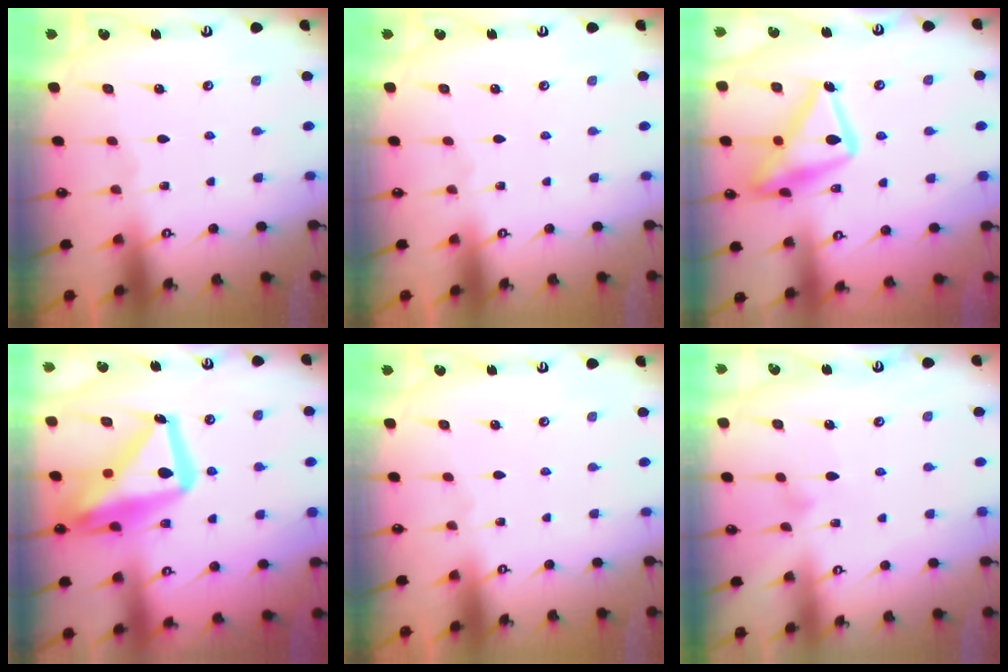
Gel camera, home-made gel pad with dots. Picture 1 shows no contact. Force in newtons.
{"total": 0.0}
{"total": 19.3, "press": 19.3, "slide": 1.3}
{"total": 21.7, "press": 21.6, "slide": 2.0}
{"total": 0.0}
{"total": 5.9, "press": 5.9, "slide": 0.4}